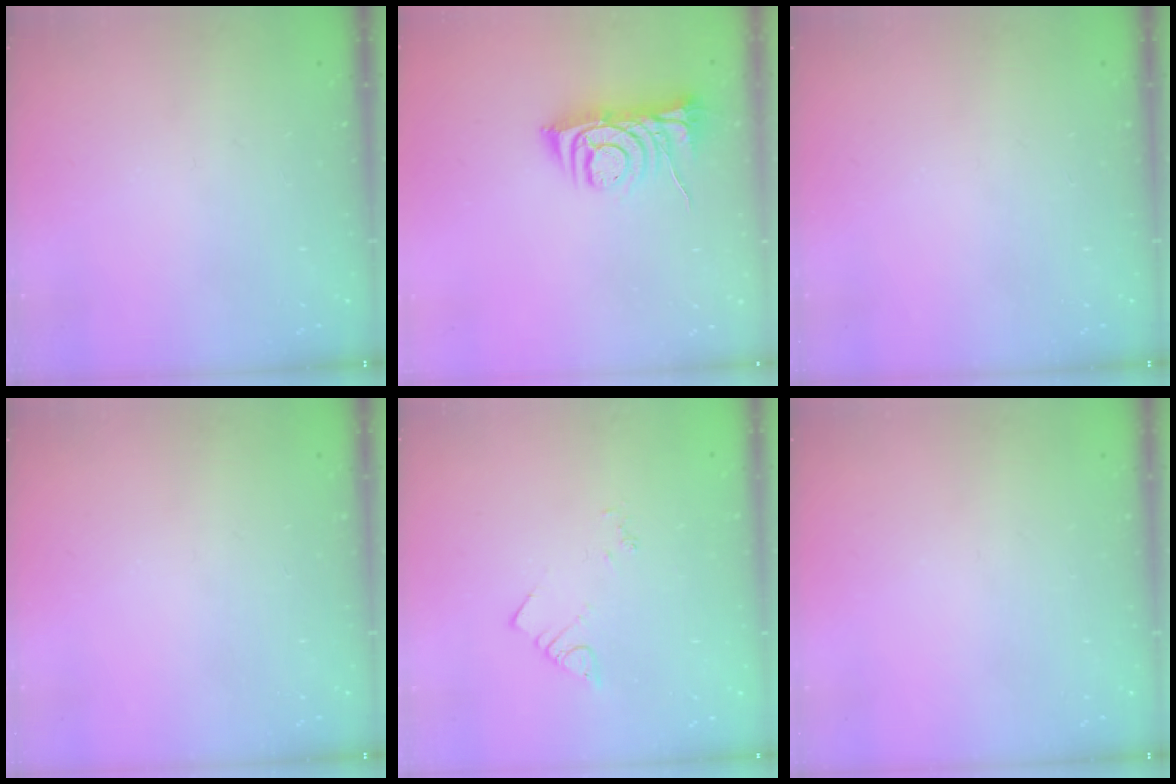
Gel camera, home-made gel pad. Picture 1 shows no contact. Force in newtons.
{"total": 8.0, "press": 8.0, "slide": 0.9}
{"total": 0.0}
{"total": 0.0}
{"total": 3.2, "press": 3.1, "slide": 0.5}
{"total": 0.0}